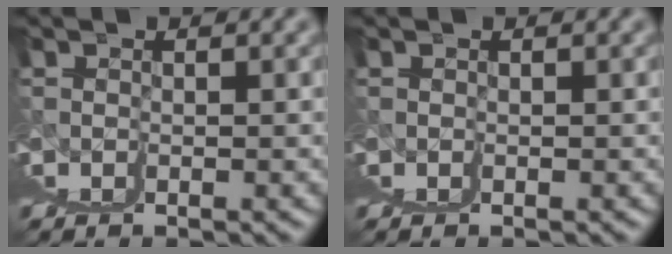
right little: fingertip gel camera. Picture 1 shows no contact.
{"total": 0.0}